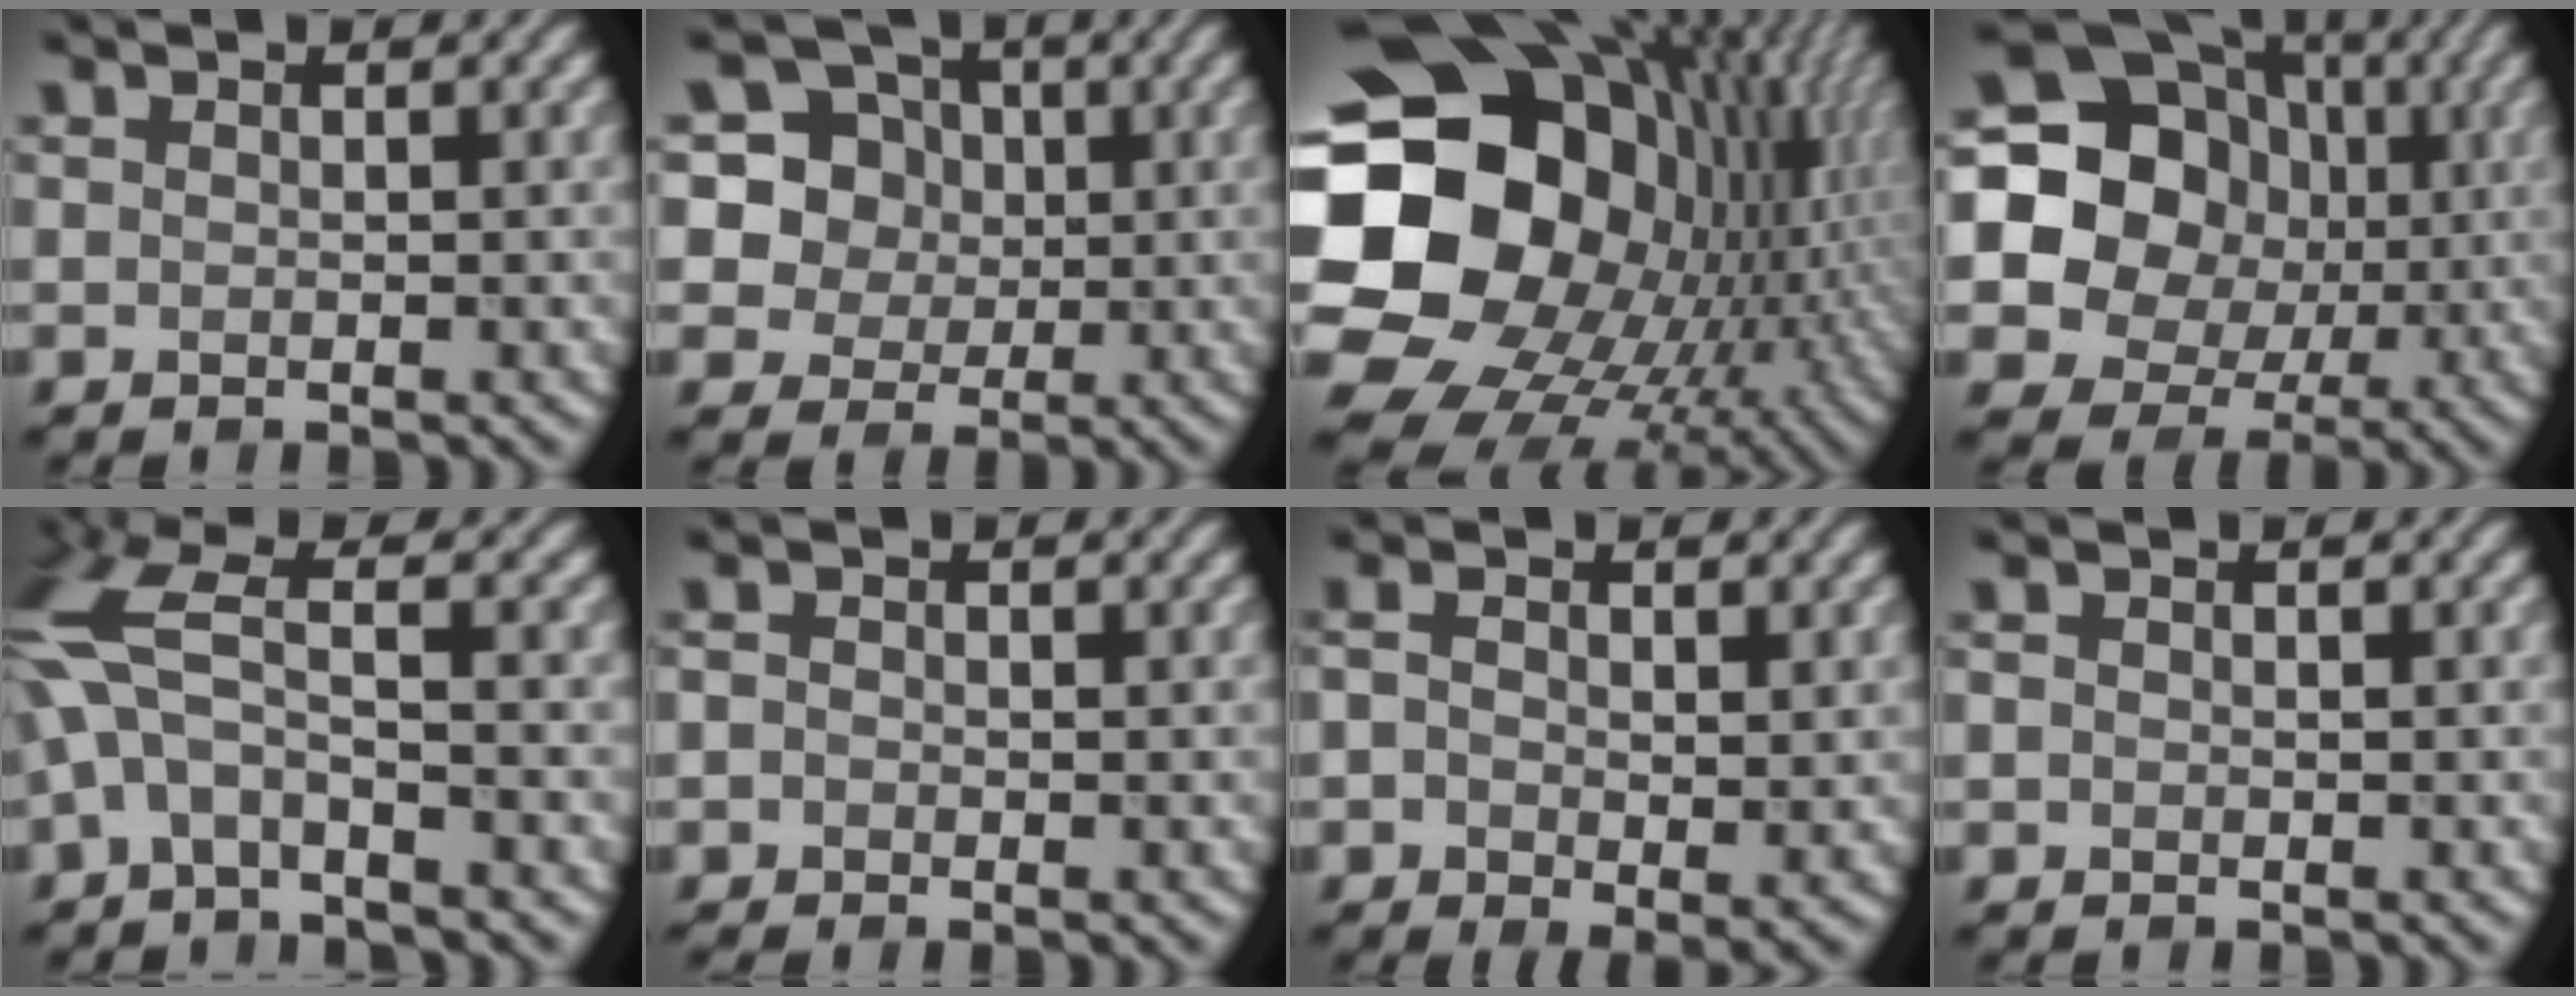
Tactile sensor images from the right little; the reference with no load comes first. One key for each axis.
{"total": 8.8, "fx": 2.7, "fy": 7.8, "fz": 2.8, "tx": -0.076, "ty": 0.022, "tz": 0.045}
{"total": 22.1, "fx": -1.6, "fy": 17.8, "fz": 13.0, "tx": -0.253, "ty": -0.021, "tz": -0.047}
{"total": 16.6, "fx": 2.2, "fy": 14.9, "fz": 7.0, "tx": -0.150, "ty": 0.026, "tz": 0.007}
{"total": 6.3, "fx": -0.4, "fy": 2.1, "fz": 5.9, "tx": -0.145, "ty": 0.013, "tz": -0.026}
{"total": 0.8, "fx": -0.4, "fy": 0.4, "fz": 0.5, "tx": -0.011, "ty": -0.002, "tz": -0.011}
{"total": 3.7, "fx": -0.4, "fy": 1.8, "fz": 3.2, "tx": -0.059, "ty": -0.007, "tz": -0.005}
{"total": 0.0}